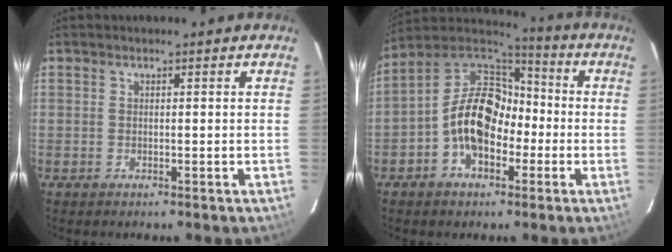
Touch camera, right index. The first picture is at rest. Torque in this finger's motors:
{"motor_torque": [0.44, -0.02, 0.77, 0.16]}